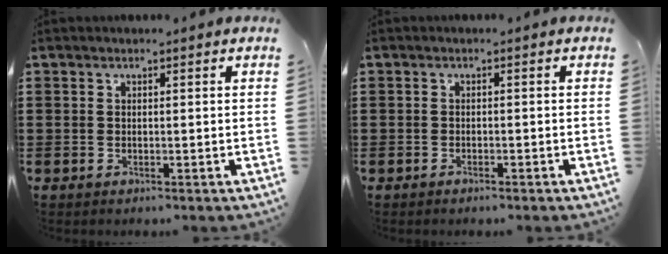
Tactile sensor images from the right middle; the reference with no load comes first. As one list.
[{"total": 0.6, "force": [-0.6, 0.1, 0.2], "torque": [-0.007, -0.002, -0.012]}]